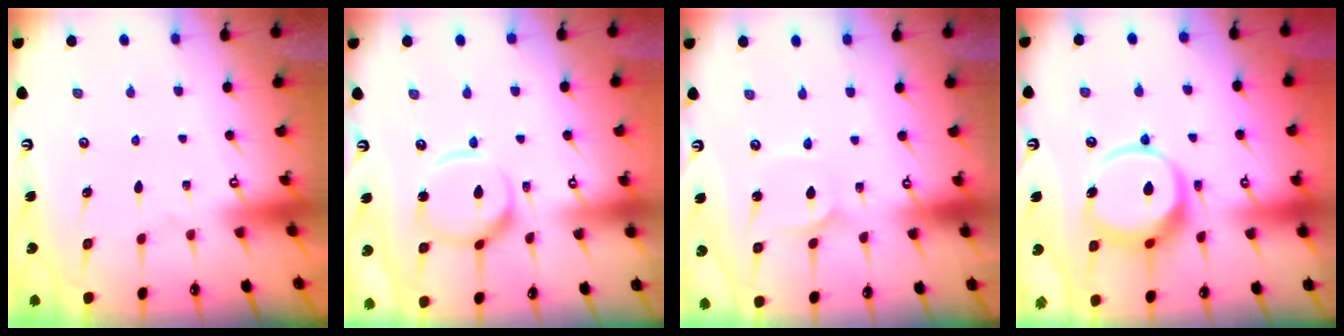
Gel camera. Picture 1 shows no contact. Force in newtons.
{"total": 11.8, "press": 11.8, "slide": 1.1}
{"total": 1.6, "press": 1.6, "slide": 0.0}
{"total": 12.3, "press": 12.2, "slide": 1.6}